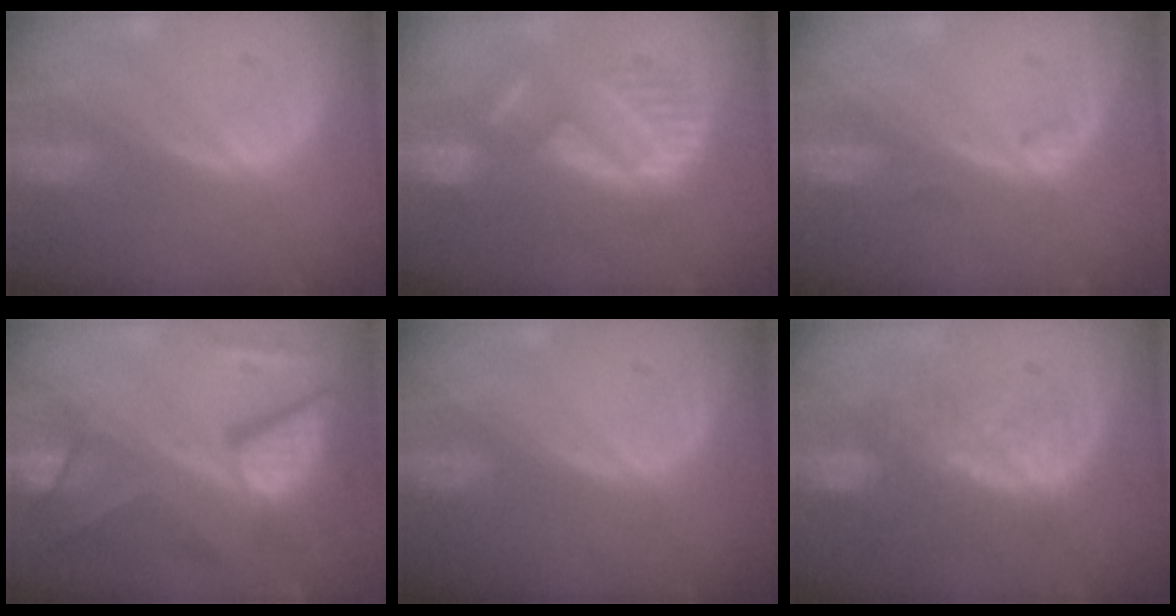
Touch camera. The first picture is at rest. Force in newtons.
{"total": 9.0, "press": 8.9, "slide": 1.8}
{"total": 1.1, "press": 1.1, "slide": 0.2}
{"total": 11.8, "press": 11.7, "slide": 1.3}
{"total": 0.0}
{"total": 9.3, "press": 8.3, "slide": 4.2}